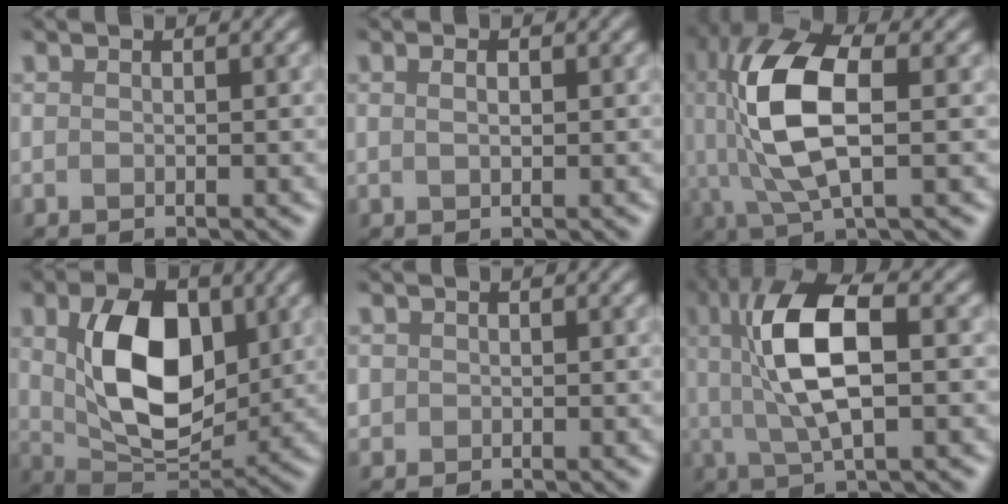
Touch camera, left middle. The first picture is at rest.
{"total": 0.7, "force": [0.4, 0.2, 0.5], "torque": [-0.008, 0.010, 0.007]}
{"total": 9.2, "force": [0.9, 4.1, 8.2], "torque": [-0.189, 0.010, 0.020]}
{"total": 8.9, "force": [1.8, 5.4, 6.9], "torque": [-0.134, 0.001, 0.037]}
{"total": 0.8, "force": [0.1, 0.5, -0.6], "torque": [0.013, 0.002, 0.011]}
{"total": 8.0, "force": [1.2, 3.0, 7.4], "torque": [-0.153, 0.018, 0.020]}